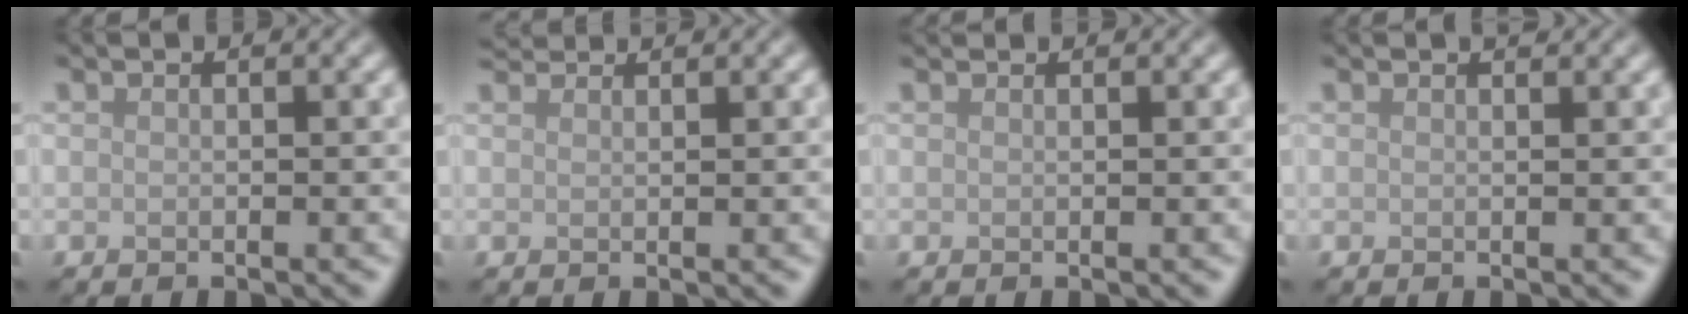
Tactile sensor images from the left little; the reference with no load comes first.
{"total": 2.3, "force": [2.2, 0.2, 0.6], "torque": [-0.013, 0.006, 0.032]}
{"total": 1.3, "force": [1.2, 0.1, 0.3], "torque": [-0.013, -0.001, 0.012]}
{"total": 0.6, "force": [0.6, 0.0, 0.2], "torque": [-0.001, -0.001, 0.010]}